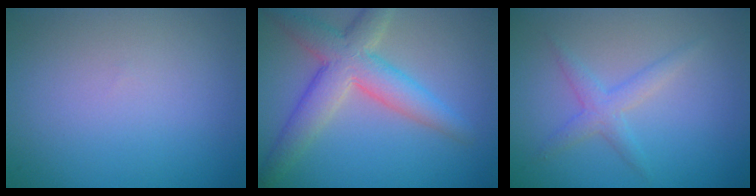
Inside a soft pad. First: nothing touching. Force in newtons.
{"total": 6.1, "press": 6.1, "slide": 0.4}
{"total": 2.1, "press": 2.1, "slide": 0.1}